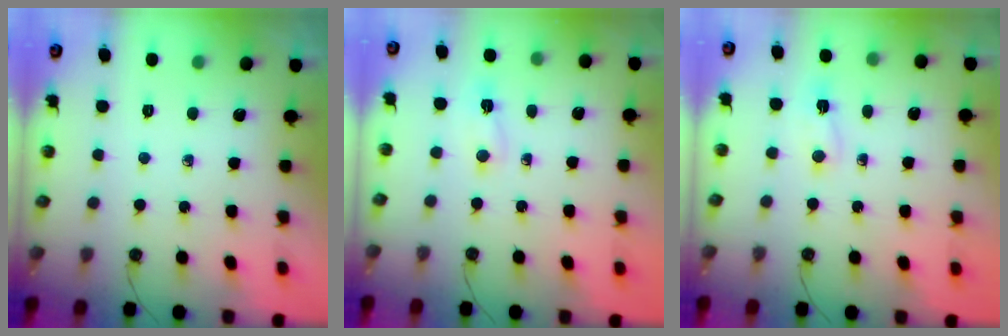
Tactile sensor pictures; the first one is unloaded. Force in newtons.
{"total": 2.1, "press": 2.0, "slide": 0.5}
{"total": 3.1, "press": 3.1, "slide": 0.4}